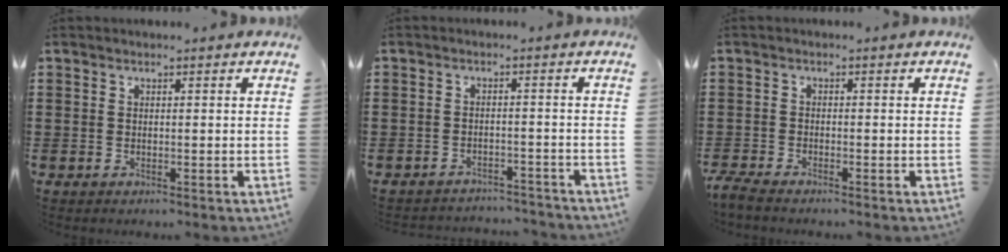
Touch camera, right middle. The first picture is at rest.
{"total": 2.9, "force": [-2.8, 0.3, -0.4], "torque": [-0.001, 0.003, -0.064]}
{"total": 2.0, "force": [-1.9, 0.2, 0.7], "torque": [-0.027, -0.002, -0.042]}